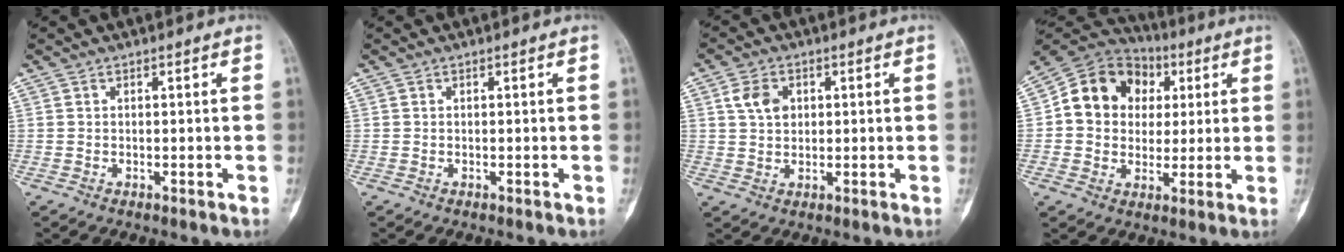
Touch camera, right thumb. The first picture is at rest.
{"total": 0.0}
{"total": 4.9, "force": [1.4, 3.7, 3.0], "torque": [-0.040, -0.002, 0.023]}
{"total": 14.6, "force": [2.5, 12.6, 6.9], "torque": [-0.084, 0.018, 0.037]}